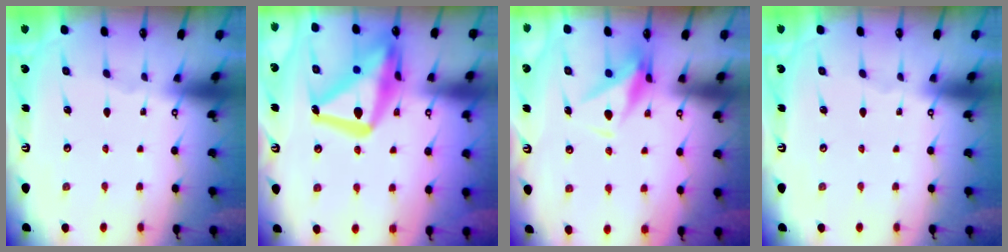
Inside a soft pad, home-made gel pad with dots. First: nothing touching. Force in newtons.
{"total": 21.0, "press": 20.9, "slide": 2.1}
{"total": 7.9, "press": 7.7, "slide": 1.7}
{"total": 0.0}